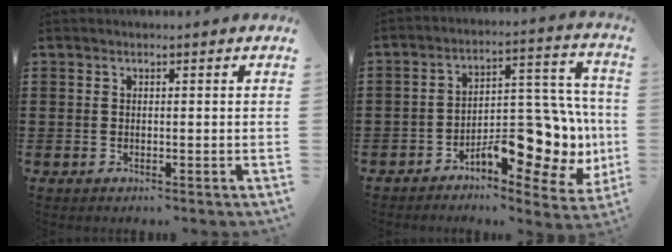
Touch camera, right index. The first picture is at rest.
{"total": 12.0, "force": [-4.4, 6.2, 9.3], "torque": [-0.117, -0.002, -0.076]}